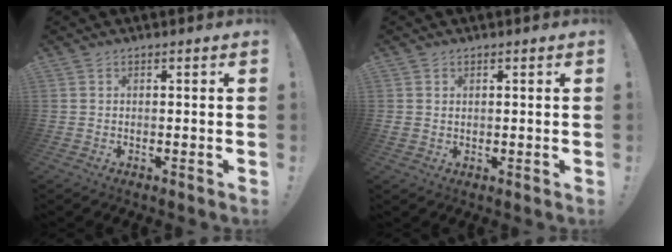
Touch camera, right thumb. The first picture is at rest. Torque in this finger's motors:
{"motor_torque": [0.05, 0.45, 0.17, -0.18, 0.05]}